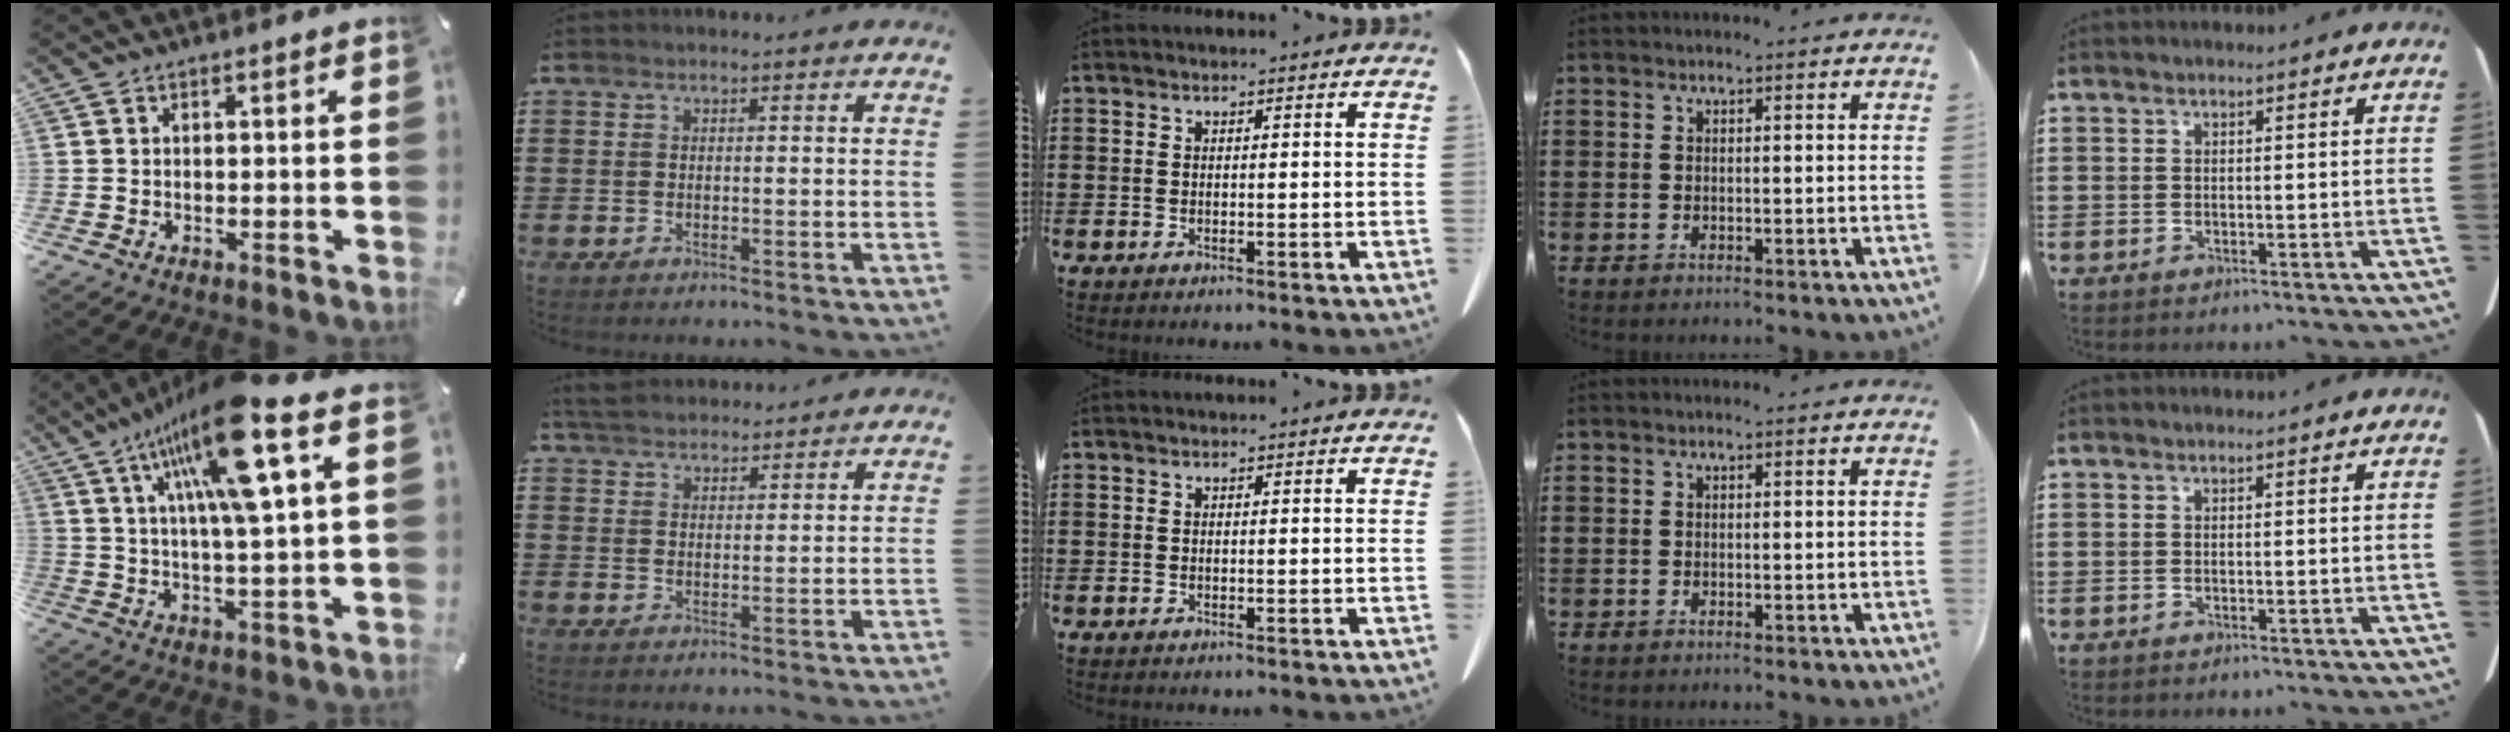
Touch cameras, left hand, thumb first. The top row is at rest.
{"thumb": {"total": 17.4, "force": [9.0, 3.2, 14.5], "torque": [-0.272, -0.039, 0.138]}, "index": {"total": 3.8, "force": [3.7, 0.8, 0.6], "torque": [-0.025, -0.001, 0.070]}}